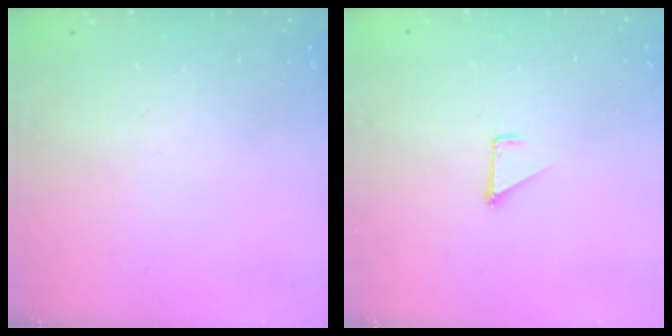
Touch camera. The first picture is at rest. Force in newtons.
{"total": 1.3, "press": 1.3, "slide": 0.1}